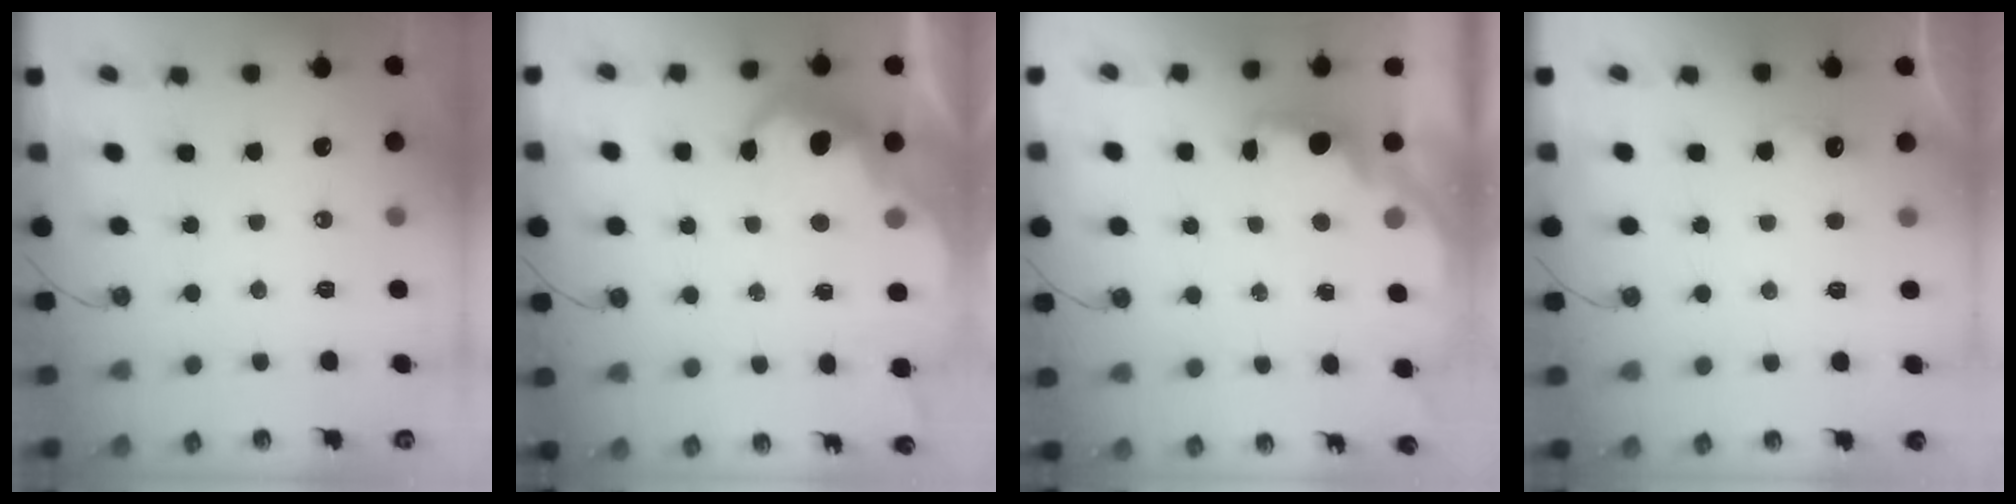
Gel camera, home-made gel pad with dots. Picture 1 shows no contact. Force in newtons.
{"total": 8.6, "press": 8.5, "slide": 0.6}
{"total": 2.5, "press": 2.3, "slide": 0.8}
{"total": 3.6, "press": 3.5, "slide": 0.8}